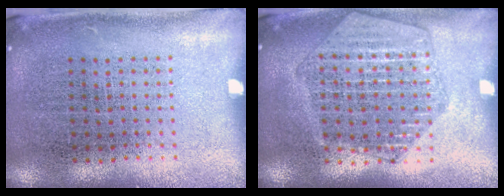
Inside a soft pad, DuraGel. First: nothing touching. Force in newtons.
{"total": 1.9, "press": 1.8, "slide": 0.6}